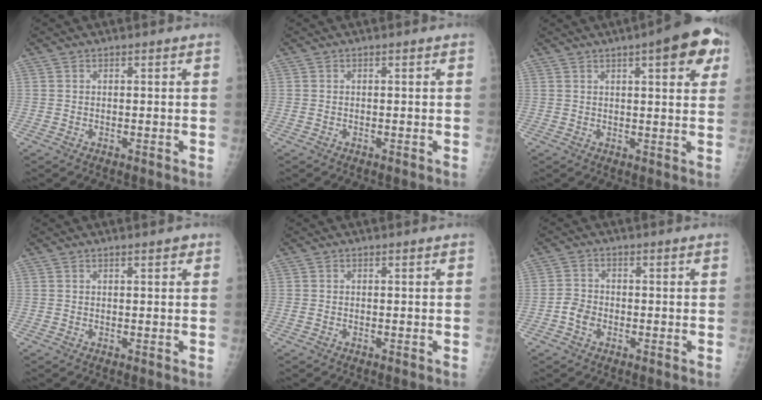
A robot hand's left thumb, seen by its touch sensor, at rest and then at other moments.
{"total": 0.0}
{"total": 10.3, "force": [4.7, 2.9, 8.7], "torque": [-0.085, -0.005, 0.051]}
{"total": 1.3, "force": [0.8, 0.4, 1.0], "torque": [-0.011, 0.000, 0.007]}
{"total": 0.0}
{"total": 3.1, "force": [-1.3, 2.4, 1.4], "torque": [-0.017, 0.007, -0.028]}